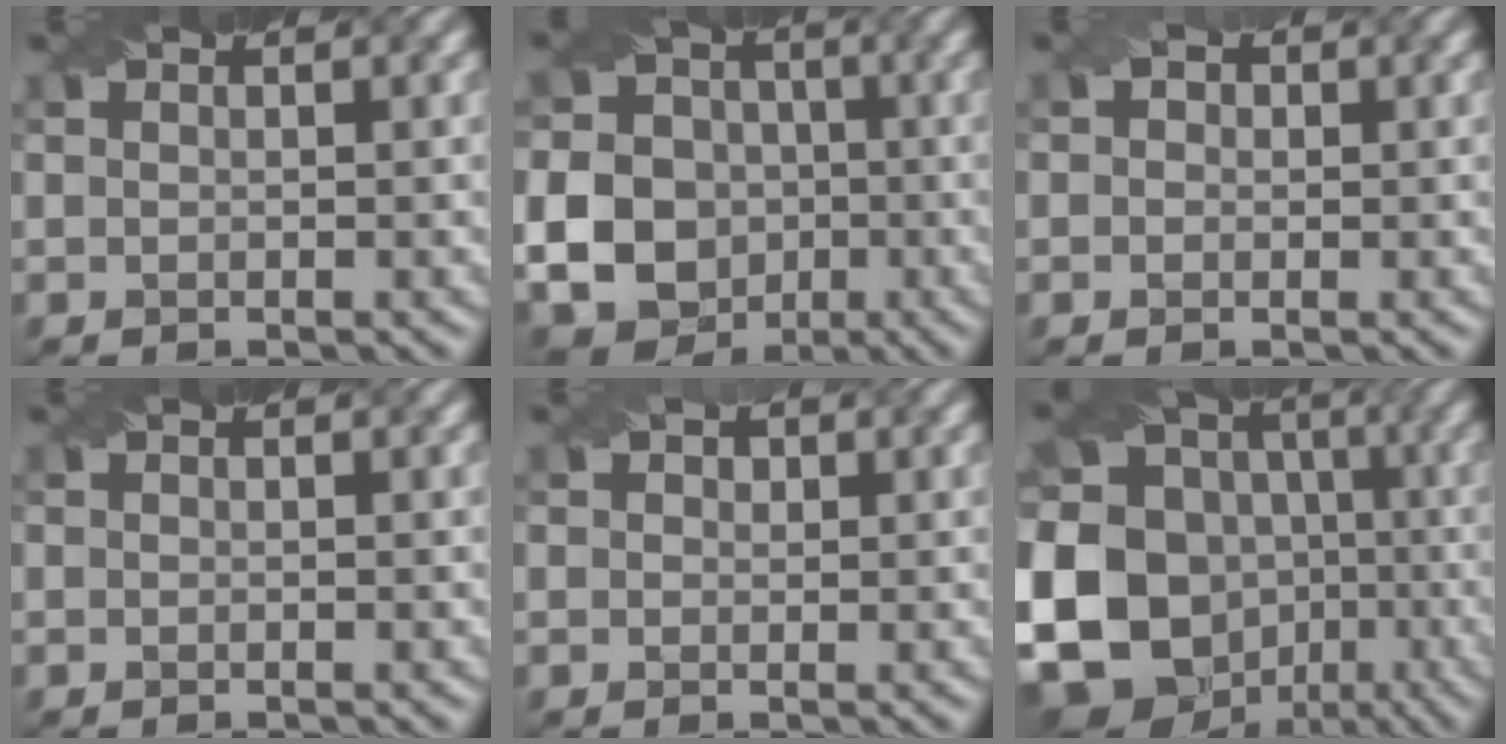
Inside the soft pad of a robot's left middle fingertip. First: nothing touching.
{"total": 14.3, "force": [-3.3, 13.4, 3.9], "torque": [-0.126, -0.016, -0.057]}
{"total": 0.6, "force": [-0.2, 0.4, -0.3], "torque": [-0.014, 0.009, 0.006]}
{"total": 0.7, "force": [-0.3, -0.4, -0.5], "torque": [-0.002, -0.006, 0.007]}
{"total": 0.5, "force": [-0.1, 0.0, -0.5], "torque": [-0.005, 0.000, 0.017]}
{"total": 18.3, "force": [-4.7, 16.2, 7.3], "torque": [-0.187, -0.004, -0.080]}